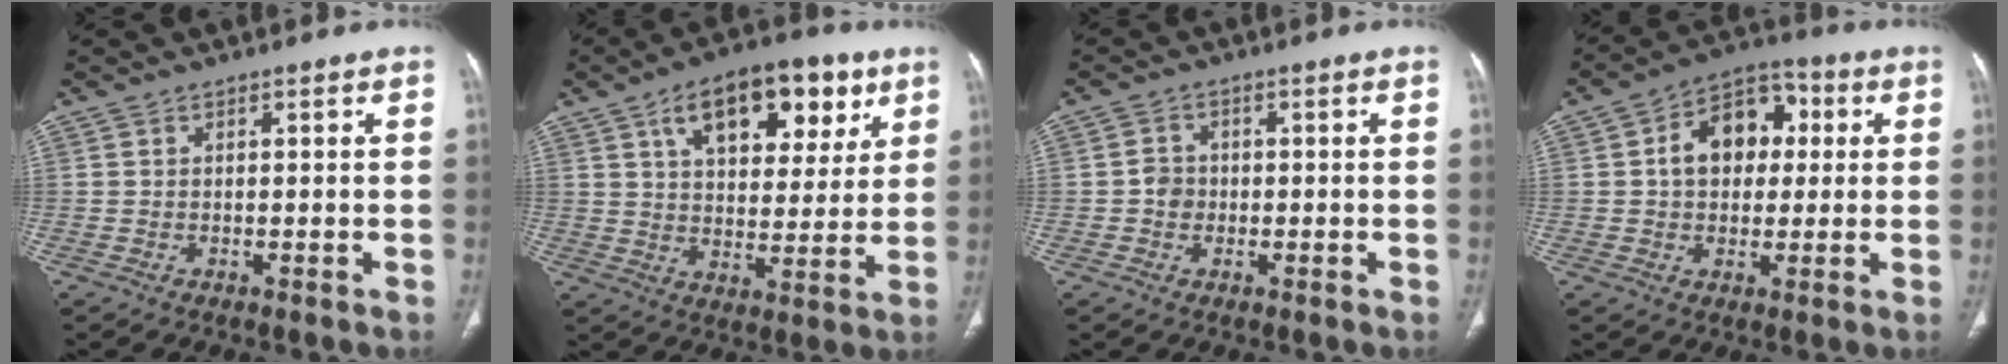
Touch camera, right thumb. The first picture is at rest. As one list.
[{"total": 19.7, "force": [9.5, 10.4, 13.8], "torque": [-0.167, -0.015, 0.151]}, {"total": 2.9, "force": [-0.4, 2.6, 1.2], "torque": [-0.009, 0.008, -0.011]}, {"total": 12.2, "force": [1.9, 8.8, 8.3], "torque": [-0.097, 0.022, 0.022]}]